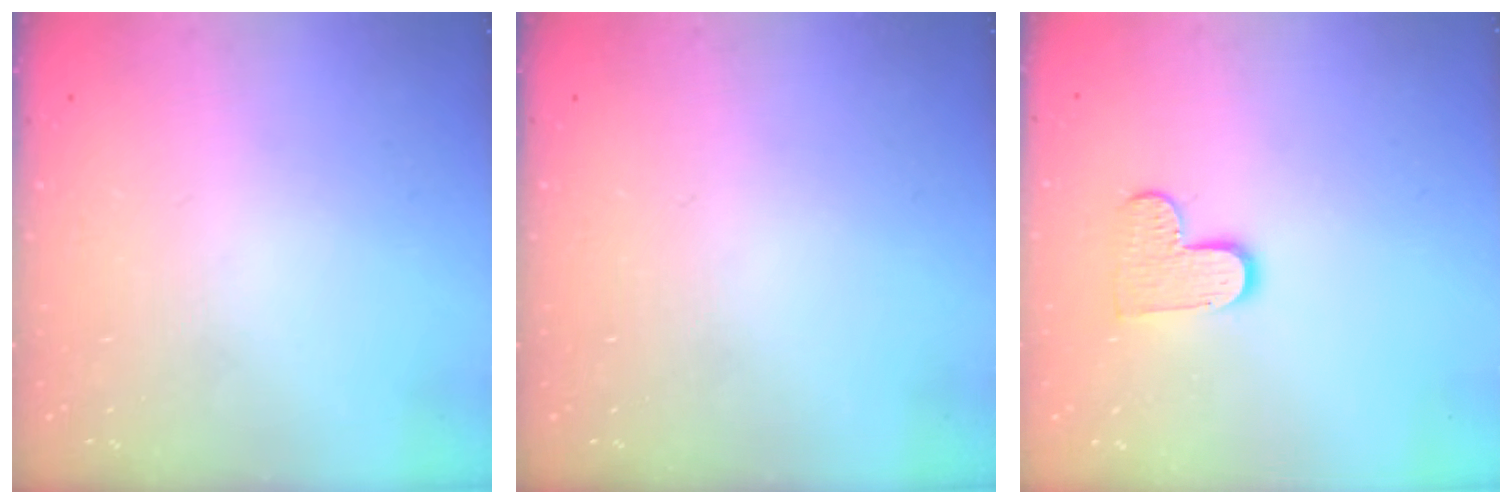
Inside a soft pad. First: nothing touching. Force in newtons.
{"total": 0.0}
{"total": 8.2, "press": 8.1, "slide": 0.2}